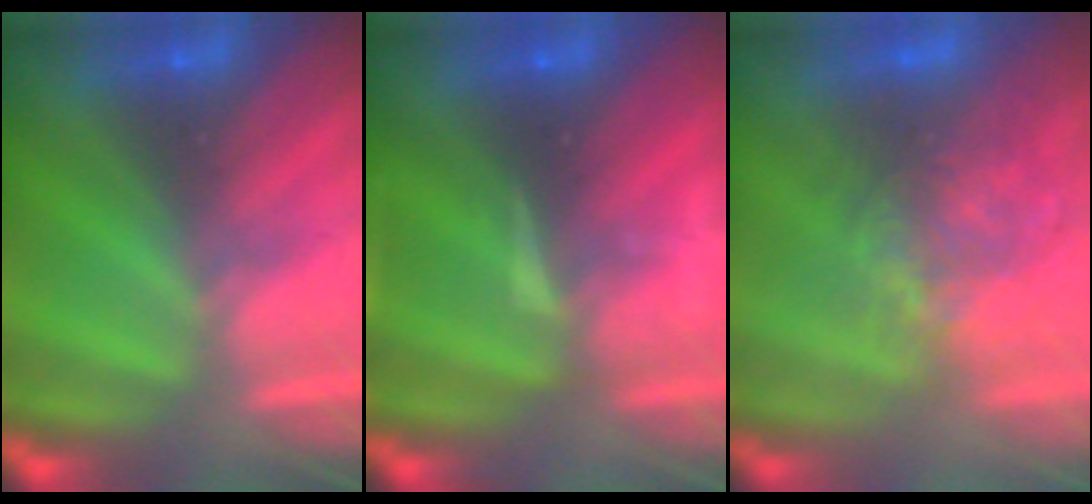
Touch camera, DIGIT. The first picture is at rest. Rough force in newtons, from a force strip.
{"total": 8.6}
{"total": 3.4}